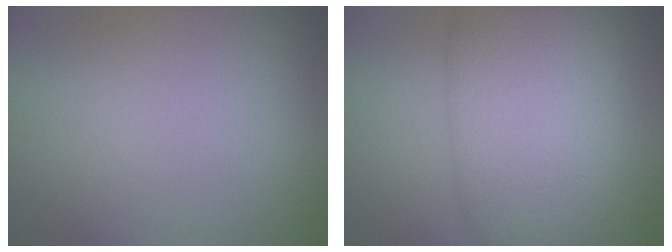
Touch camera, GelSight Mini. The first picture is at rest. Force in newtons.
{"total": 11.4, "press": 11.4, "slide": 0.6}